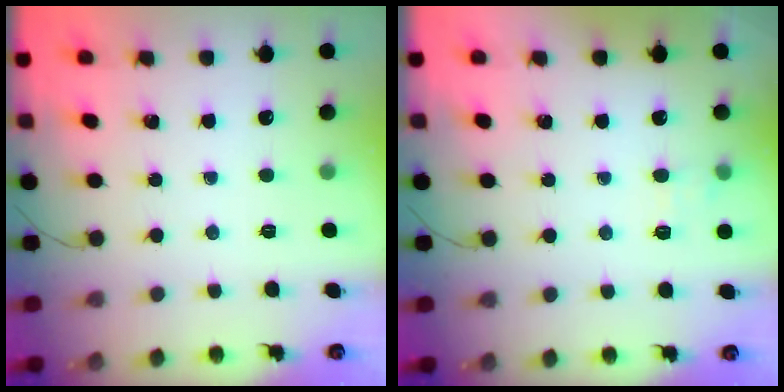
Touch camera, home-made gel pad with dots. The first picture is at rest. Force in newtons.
{"total": 6.2, "press": 5.9, "slide": 1.8}